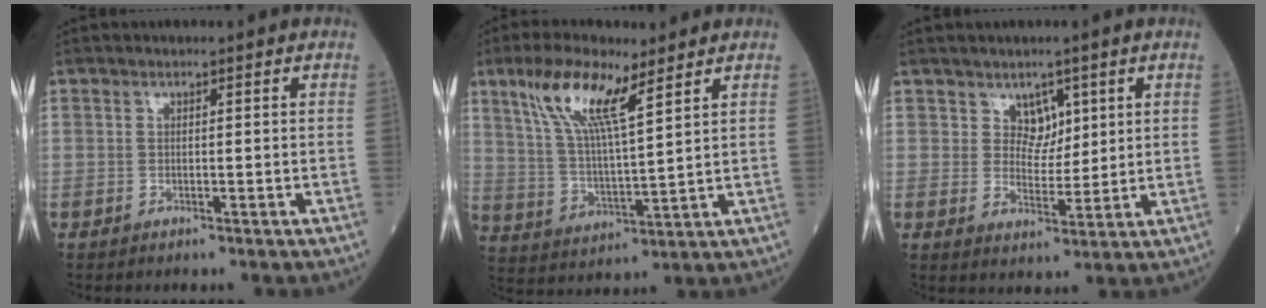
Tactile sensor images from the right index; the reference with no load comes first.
{"total": 12.3, "force": [7.0, 2.6, 9.7], "torque": [-0.206, 0.011, 0.138]}
{"total": 4.7, "force": [2.4, 3.3, 2.3], "torque": [-0.040, 0.005, 0.049]}